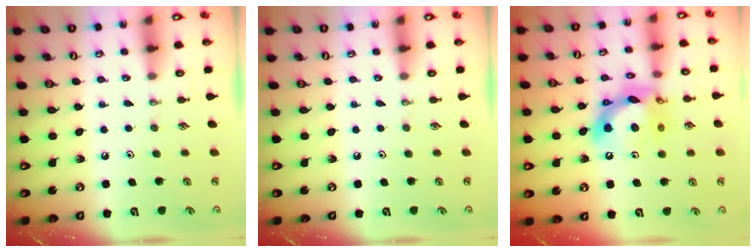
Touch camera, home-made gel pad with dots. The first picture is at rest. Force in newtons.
{"total": 0.0}
{"total": 13.6, "press": 13.5, "slide": 1.5}